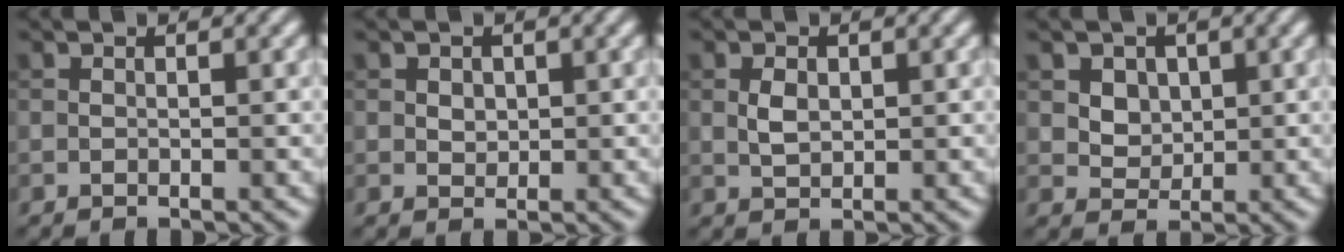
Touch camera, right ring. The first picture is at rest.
{"total": 1.1, "force": [0.4, 0.9, 0.5], "torque": [-0.010, -0.001, 0.008]}
{"total": 1.6, "force": [0.4, 1.1, 1.2], "torque": [-0.025, 0.000, 0.009]}
{"total": 3.4, "force": [1.4, 2.6, 1.6], "torque": [-0.041, -0.002, 0.038]}